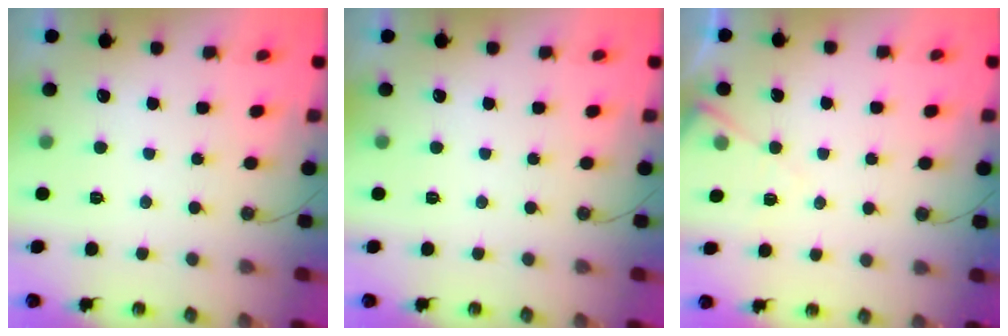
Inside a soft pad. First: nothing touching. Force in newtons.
{"total": 0.0}
{"total": 7.0, "press": 6.9, "slide": 0.6}